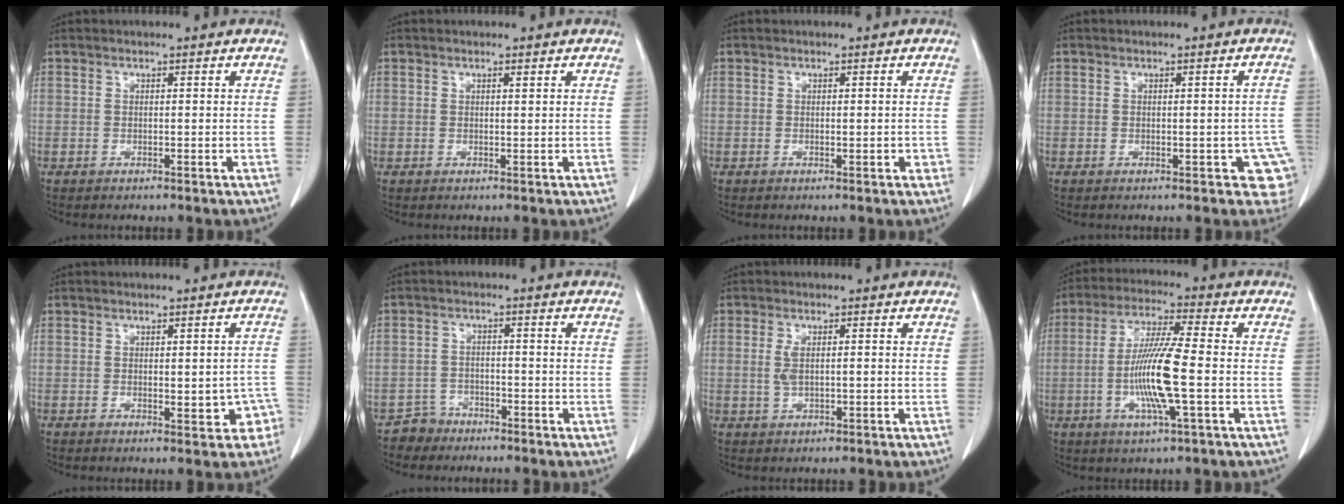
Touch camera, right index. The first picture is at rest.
{"total": 0.5, "force": [0.4, 0.1, 0.4], "torque": [-0.008, -0.002, 0.005]}
{"total": 1.2, "force": [-0.4, 0.3, 1.1], "torque": [-0.013, 0.000, -0.004]}
{"total": 4.8, "force": [-1.7, 1.9, 4.1], "torque": [-0.029, 0.007, -0.018]}
{"total": 4.2, "force": [-1.4, 1.7, 3.5], "torque": [-0.028, 0.010, -0.012]}
{"total": 3.2, "force": [-2.4, 2.0, -0.7], "torque": [0.014, 0.010, -0.046]}
{"total": 2.4, "force": [-0.1, 1.0, 2.2], "torque": [-0.053, 0.002, 0.001]}
{"total": 11.4, "force": [-2.1, 0.2, 11.2], "torque": [-0.220, -0.009, -0.048]}